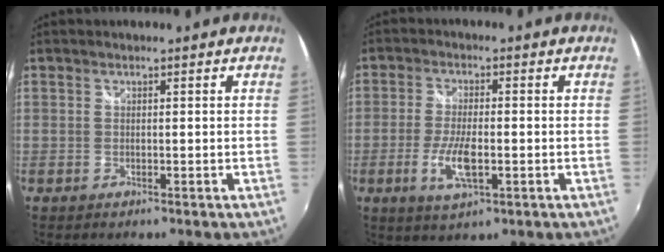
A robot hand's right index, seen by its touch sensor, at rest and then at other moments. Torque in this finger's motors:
{"motor_torque": [0.98, -0.24, 0.57, 0.08]}